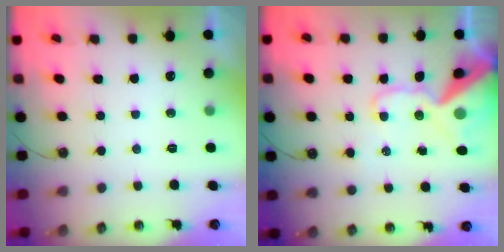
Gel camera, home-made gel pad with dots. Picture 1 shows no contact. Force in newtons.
{"total": 18.0, "press": 17.8, "slide": 2.4}